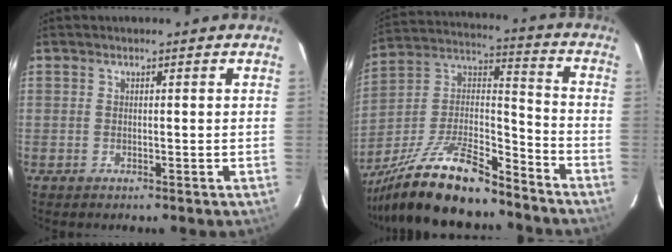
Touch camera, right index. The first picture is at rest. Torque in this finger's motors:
{"motor_torque": [0.83, -1.31, 0.87, 0.21]}